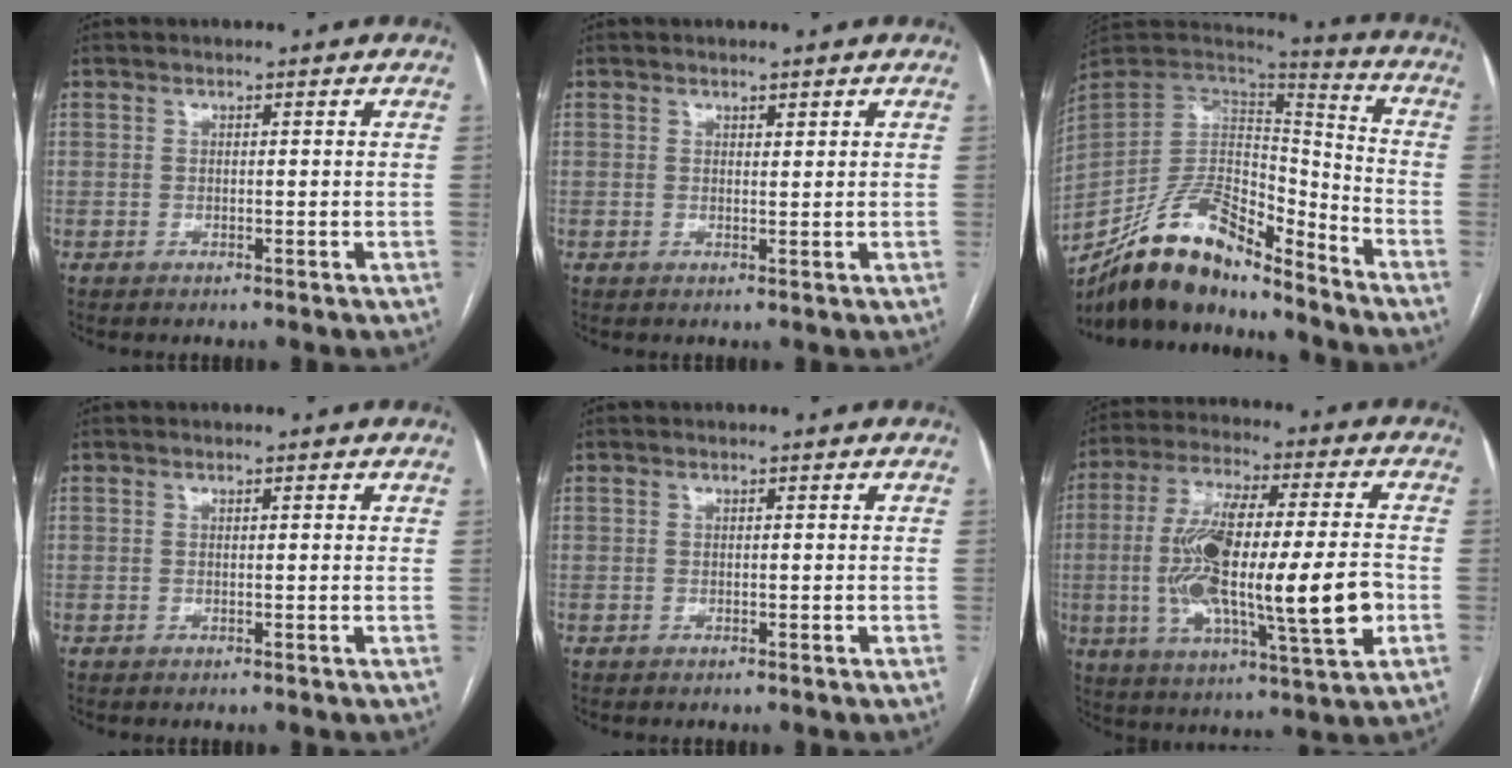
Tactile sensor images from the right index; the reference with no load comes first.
{"total": 0.9, "force": [0.7, 0.3, 0.4], "torque": [-0.008, -0.003, 0.011]}
{"total": 17.7, "force": [-14.3, 6.2, 8.4], "torque": [-0.147, 0.042, -0.254]}
{"total": 0.5, "force": [0.3, 0.0, 0.4], "torque": [-0.007, 0.001, 0.002]}
{"total": 0.0}
{"total": 21.3, "force": [-2.8, 3.7, 20.8], "torque": [-0.368, -0.001, -0.039]}